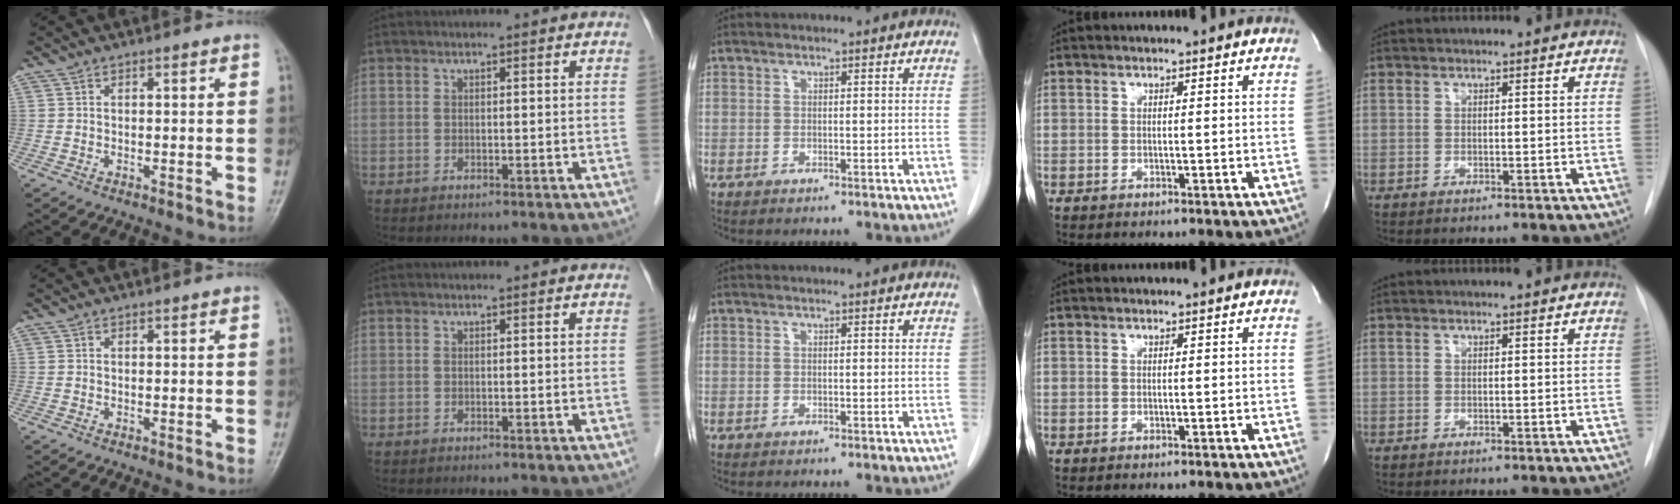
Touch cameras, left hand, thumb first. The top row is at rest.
{}